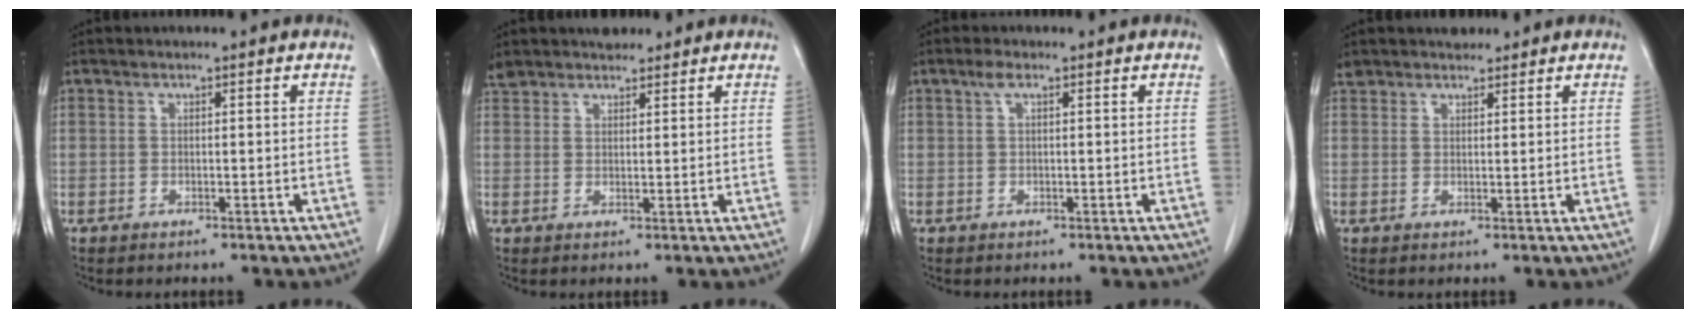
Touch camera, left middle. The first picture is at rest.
{"total": 4.2, "force": [3.8, 1.6, 0.7], "torque": [-0.014, 0.016, 0.066]}
{"total": 1.4, "force": [0.7, 0.3, 1.1], "torque": [-0.027, 0.010, 0.013]}
{"total": 2.5, "force": [2.3, 1.1, 0.0], "torque": [-0.003, 0.012, 0.039]}